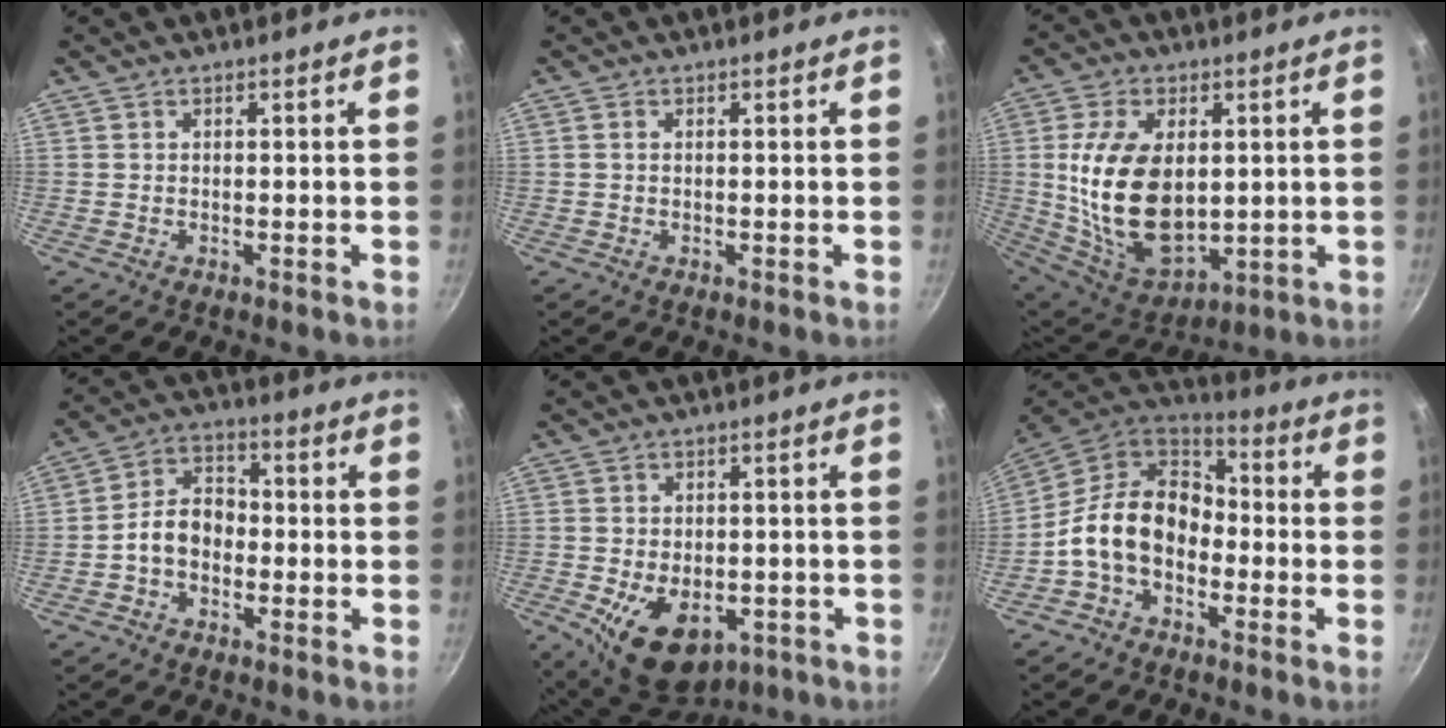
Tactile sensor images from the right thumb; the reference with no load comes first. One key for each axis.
{"total": 0.6, "fx": 0.1, "fy": 0.4, "fz": 0.4, "tx": -0.009, "ty": 0.001, "tz": 0.003}
{"total": 19.4, "fx": 1.9, "fy": 11.9, "fz": 15.2, "tx": -0.258, "ty": -0.020, "tz": 0.053}
{"total": 7.6, "fx": -1.9, "fy": 5.5, "fz": 4.8, "tx": -0.056, "ty": 0.035, "tz": -0.046}
{"total": 13.0, "fx": -4.5, "fy": 8.2, "fz": 9.1, "tx": -0.117, "ty": 0.000, "tz": -0.052}
{"total": 15.2, "fx": -3.4, "fy": 10.9, "fz": 10.0, "tx": -0.148, "ty": 0.051, "tz": -0.084}